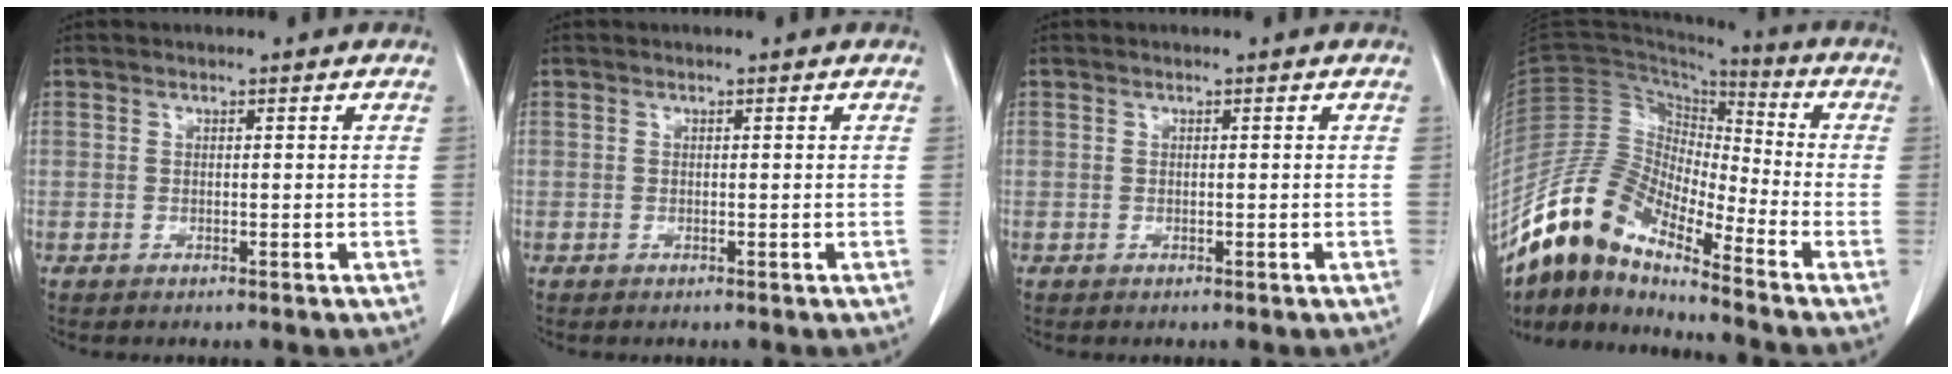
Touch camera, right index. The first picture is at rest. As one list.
[{"total": 0.0}, {"total": 0.0}, {"total": 13.9, "force": [-11.4, 3.6, 7.2], "torque": [-0.154, 0.029, -0.222]}]